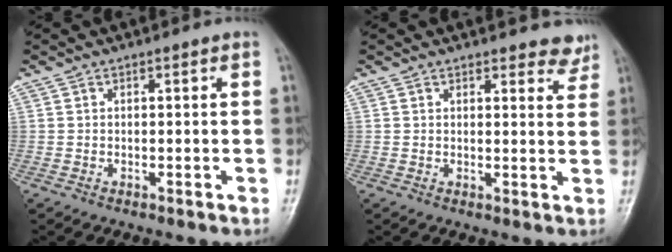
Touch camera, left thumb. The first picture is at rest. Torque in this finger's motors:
{"motor_torque": [0.01, -0.06, 0.23, 0.10, 0.06]}